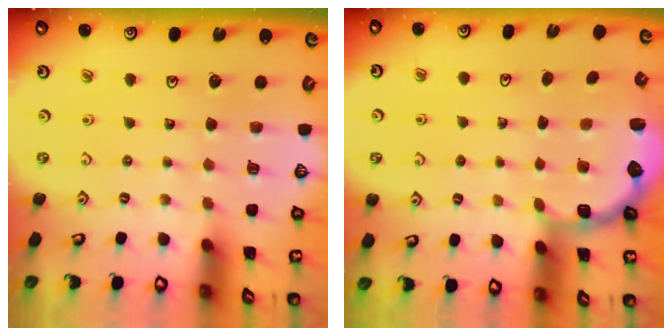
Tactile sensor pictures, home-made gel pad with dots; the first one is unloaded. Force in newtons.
{"total": 2.7, "press": 1.9, "slide": 1.9}